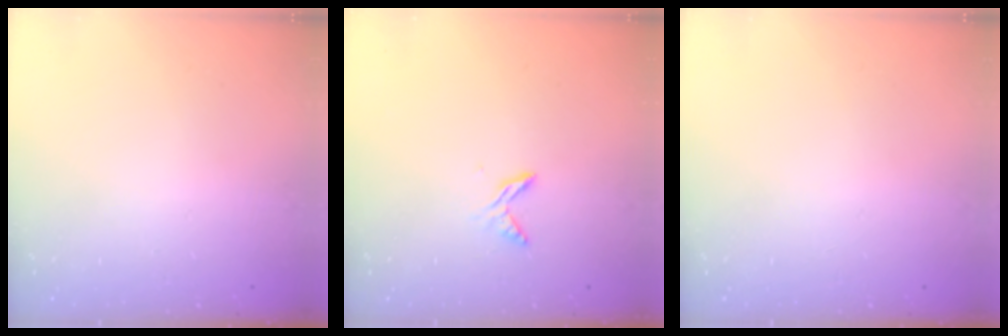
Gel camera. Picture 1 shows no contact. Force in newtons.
{"total": 5.2, "press": 5.1, "slide": 0.7}
{"total": 0.0}